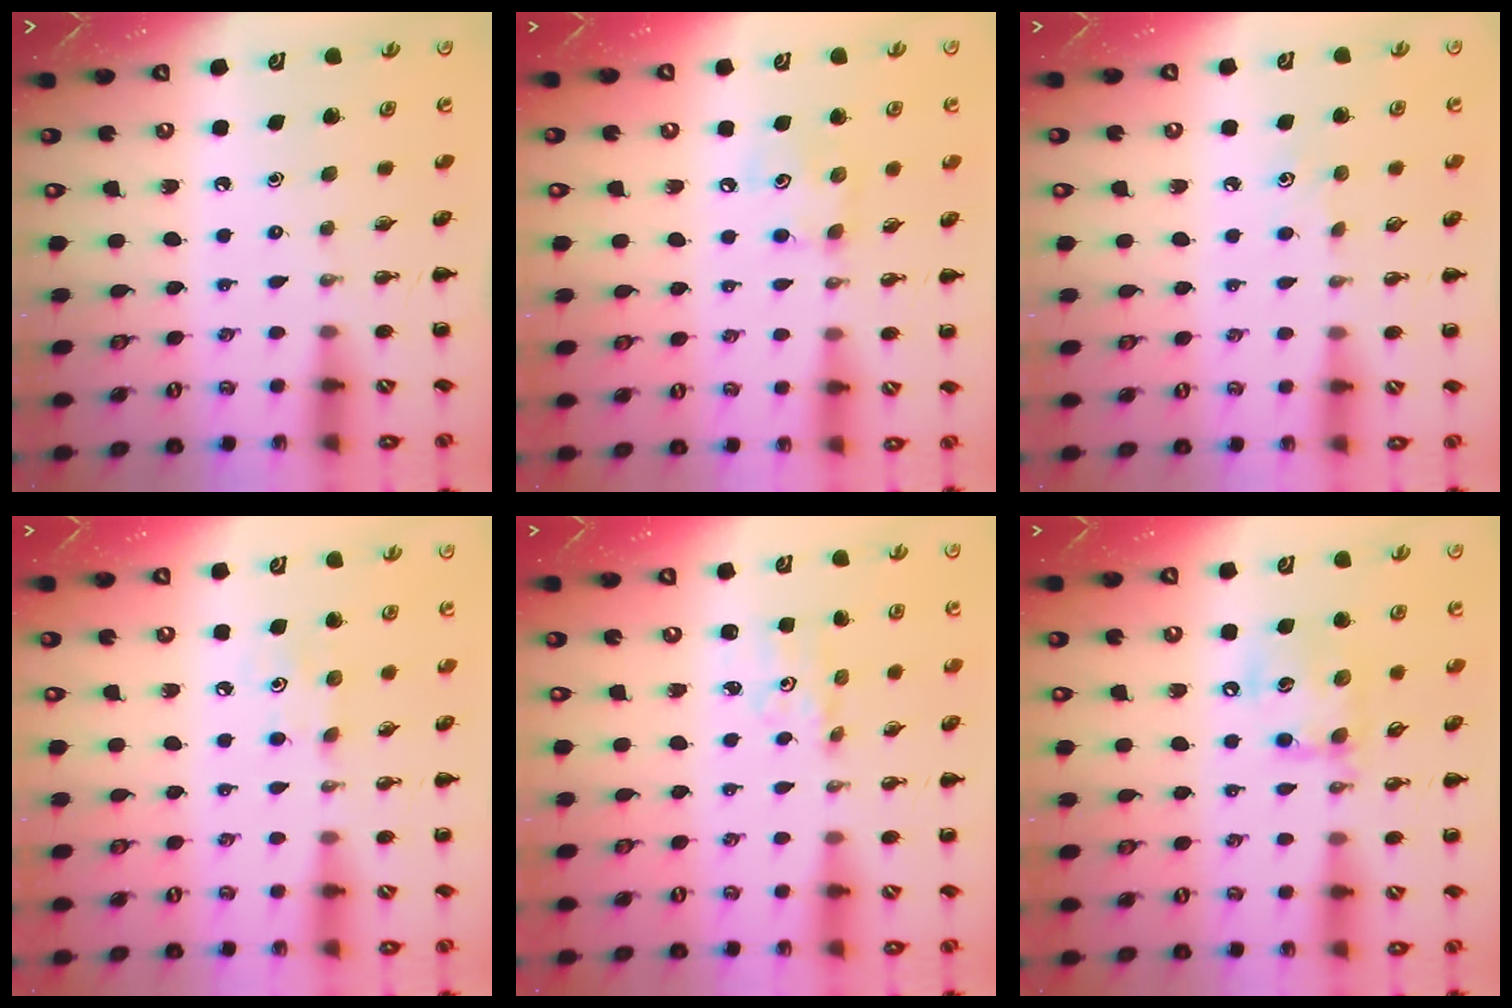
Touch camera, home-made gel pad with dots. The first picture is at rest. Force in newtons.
{"total": 5.6, "press": 5.6, "slide": 0.6}
{"total": 3.8, "press": 3.6, "slide": 1.2}
{"total": 4.4, "press": 4.3, "slide": 0.8}
{"total": 1.9, "press": 1.8, "slide": 0.6}
{"total": 12.7, "press": 12.5, "slide": 2.2}